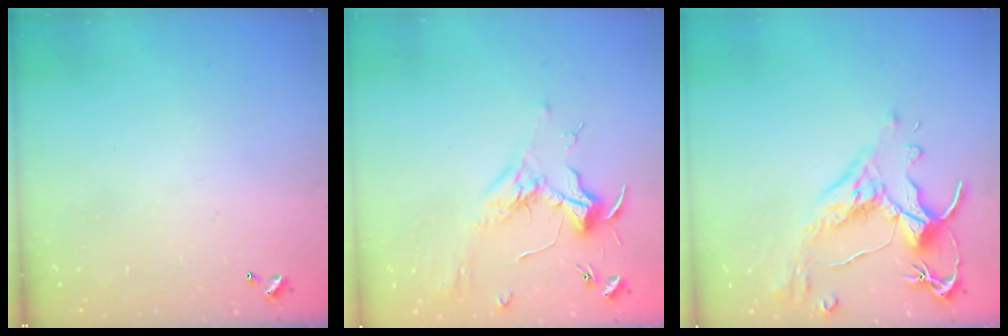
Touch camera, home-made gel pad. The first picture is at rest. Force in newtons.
{"total": 1.8, "press": 1.7, "slide": 0.8}
{"total": 2.6, "press": 2.2, "slide": 1.3}